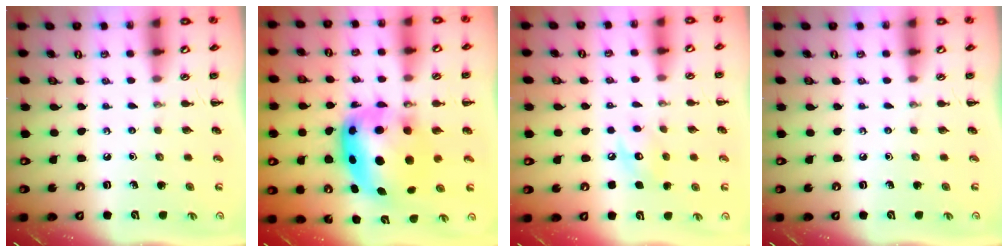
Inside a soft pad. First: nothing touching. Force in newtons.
{"total": 10.5, "press": 10.2, "slide": 2.7}
{"total": 7.5, "press": 7.5, "slide": 0.7}
{"total": 0.0}